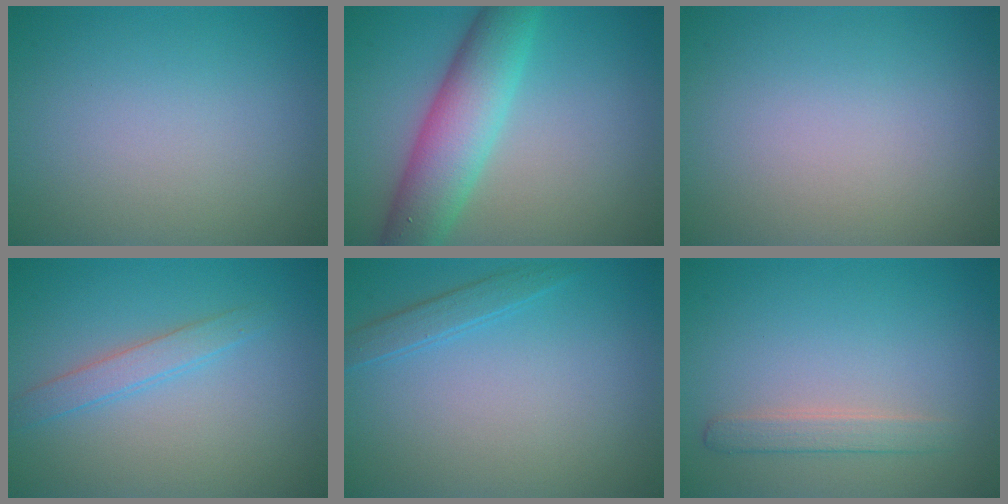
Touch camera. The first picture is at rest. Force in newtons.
{"total": 6.8, "press": 6.8, "slide": 0.3}
{"total": 0.0}
{"total": 2.0, "press": 2.0, "slide": 0.0}
{"total": 1.6, "press": 1.6, "slide": 0.1}
{"total": 1.8, "press": 1.8, "slide": 0.1}